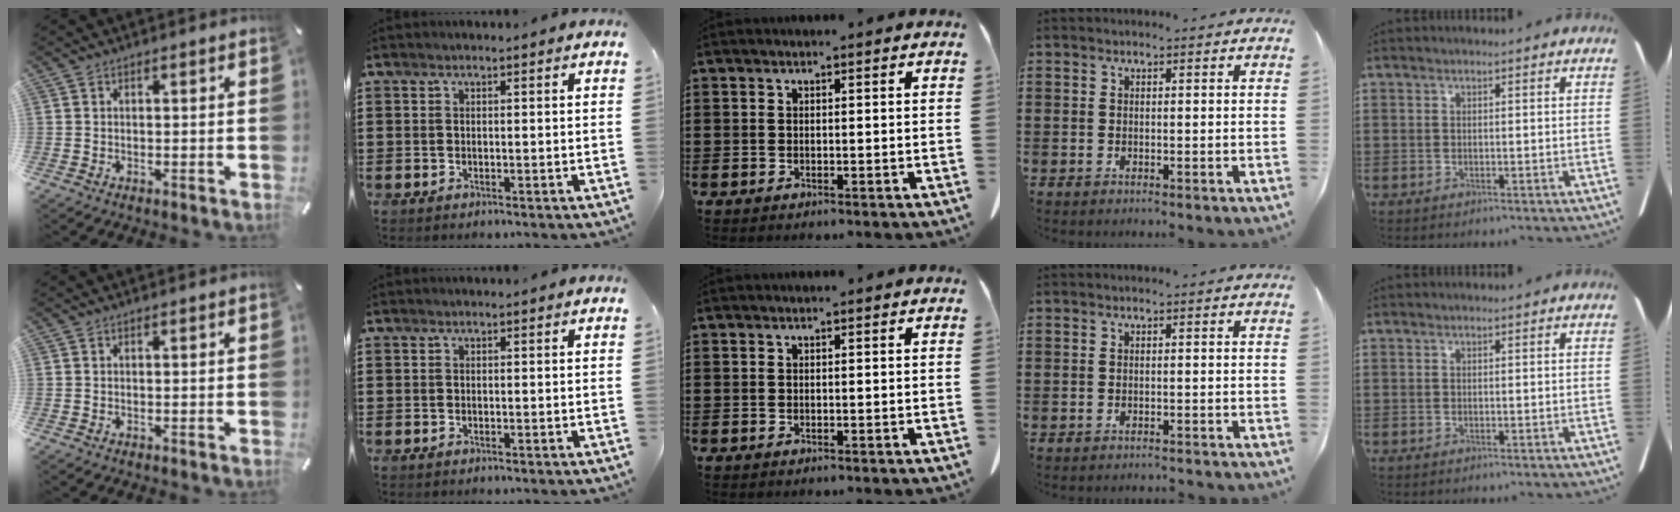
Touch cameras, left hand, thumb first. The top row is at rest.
{"ring": {"total": 0.8, "force": [-0.8, 0.0, 0.1], "torque": [-0.005, -0.001, -0.017]}}